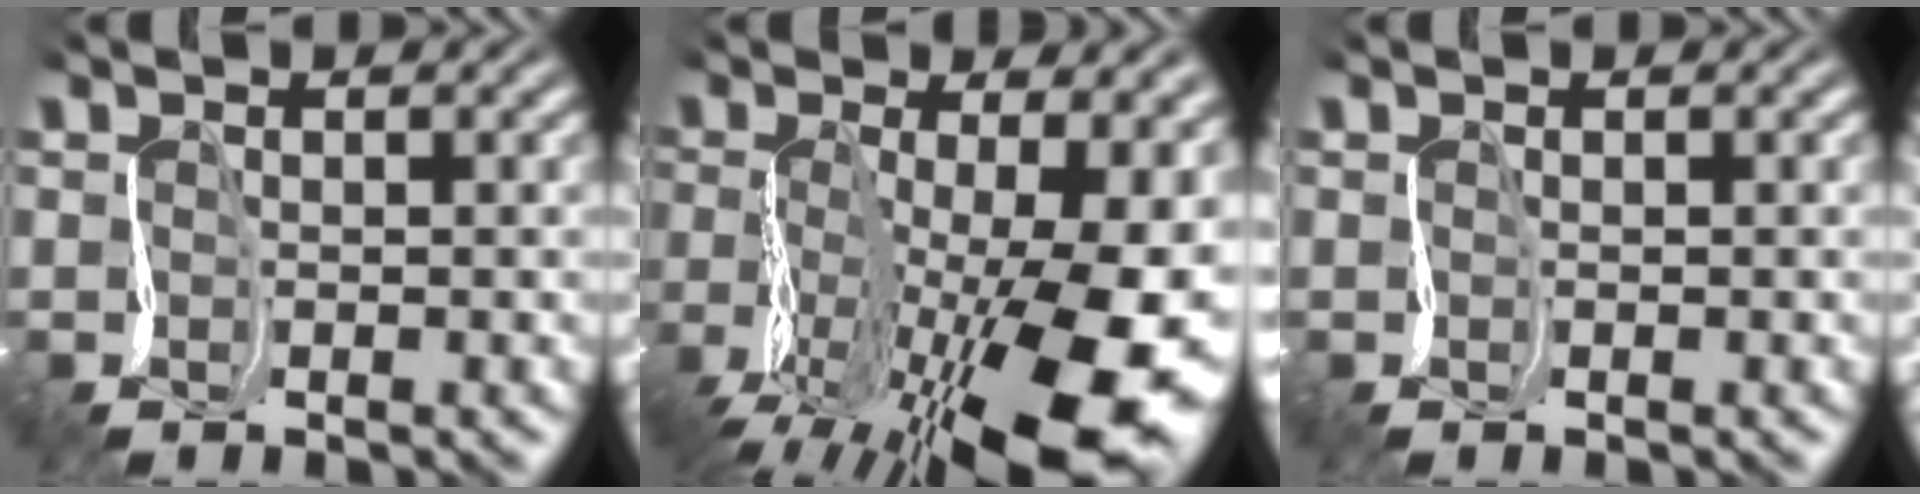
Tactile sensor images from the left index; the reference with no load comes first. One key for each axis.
{"total": 14.1, "fx": -4.3, "fy": 5.8, "fz": 12.1, "tx": -0.236, "ty": -0.009, "tz": -0.076}
{"total": 0.0}